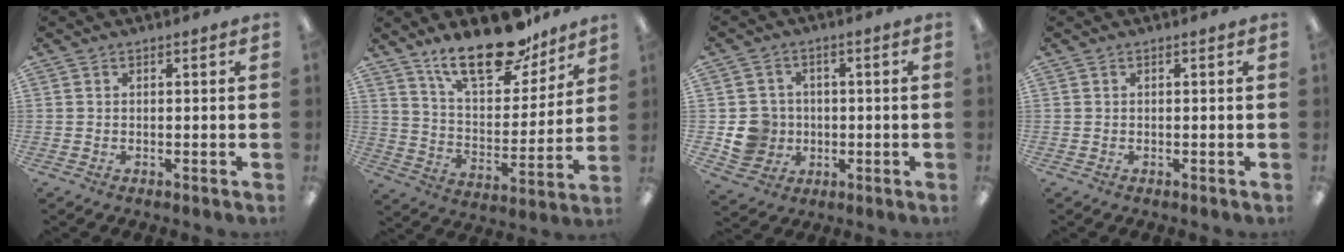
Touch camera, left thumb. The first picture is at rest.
{"total": 21.2, "force": [15.4, 8.8, 11.8], "torque": [-0.177, -0.090, 0.262]}
{"total": 8.0, "force": [-1.0, 7.7, 1.8], "torque": [-0.046, 0.013, -0.008]}
{"total": 0.0}